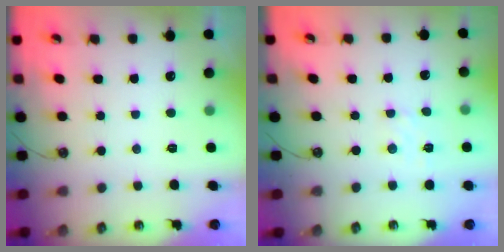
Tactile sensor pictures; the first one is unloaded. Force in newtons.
{"total": 3.3, "press": 3.3, "slide": 0.5}